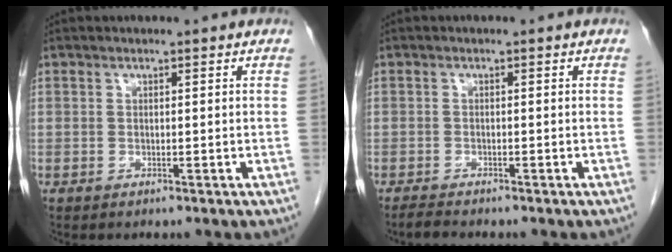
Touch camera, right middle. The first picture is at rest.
{"total": 1.5, "force": [-1.4, 0.1, 0.5], "torque": [-0.019, -0.005, -0.025]}